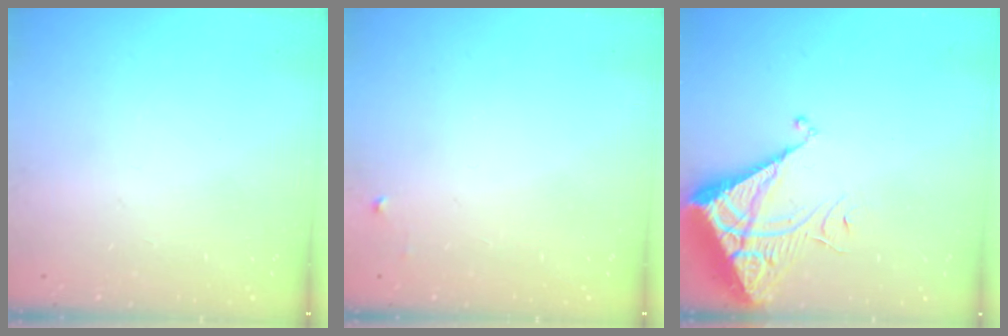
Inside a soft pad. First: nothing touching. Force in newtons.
{"total": 2.5, "press": 2.5, "slide": 0.4}
{"total": 7.0, "press": 7.0, "slide": 0.6}